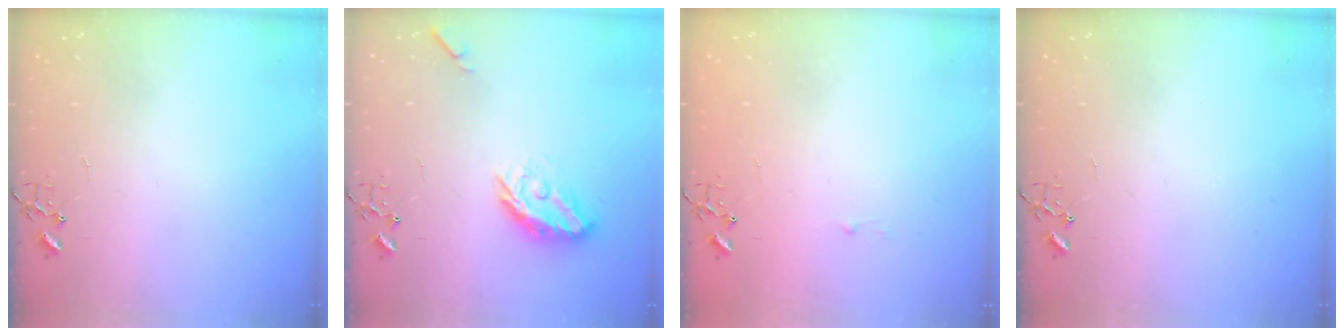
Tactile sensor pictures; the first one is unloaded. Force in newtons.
{"total": 11.3, "press": 11.3, "slide": 0.6}
{"total": 1.8, "press": 1.8, "slide": 0.2}
{"total": 0.0}